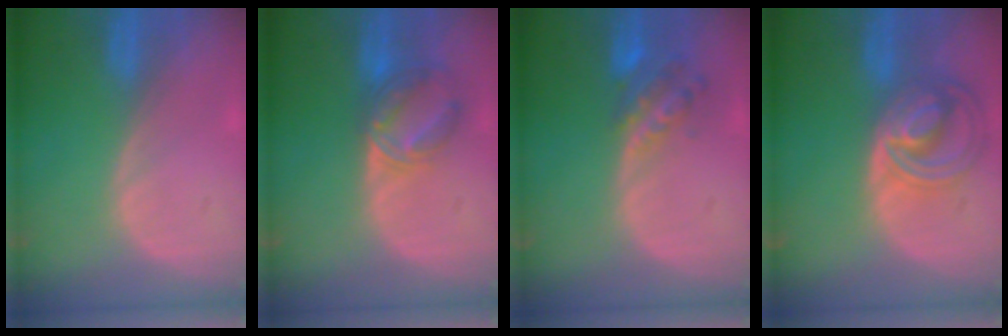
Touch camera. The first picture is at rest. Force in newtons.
{"total": 6.8, "press": 6.3, "slide": 2.4}
{"total": 5.7, "press": 5.0, "slide": 2.8}
{"total": 8.8, "press": 7.6, "slide": 4.4}